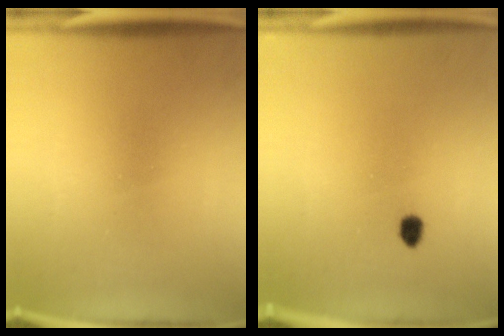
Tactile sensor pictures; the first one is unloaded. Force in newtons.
{"total": 1.8}